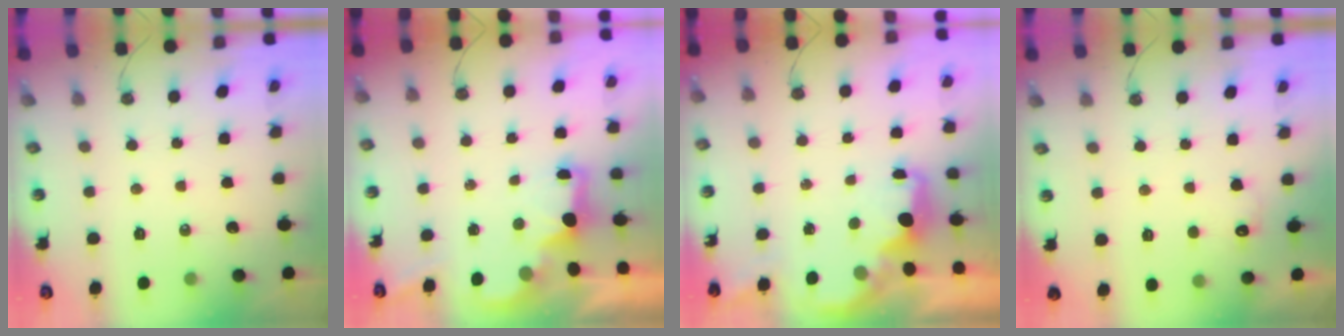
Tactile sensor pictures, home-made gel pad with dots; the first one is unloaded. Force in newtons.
{"total": 2.0, "press": 1.9, "slide": 0.7}
{"total": 2.0, "press": 2.0, "slide": 0.5}
{"total": 5.1, "press": 5.0, "slide": 1.2}